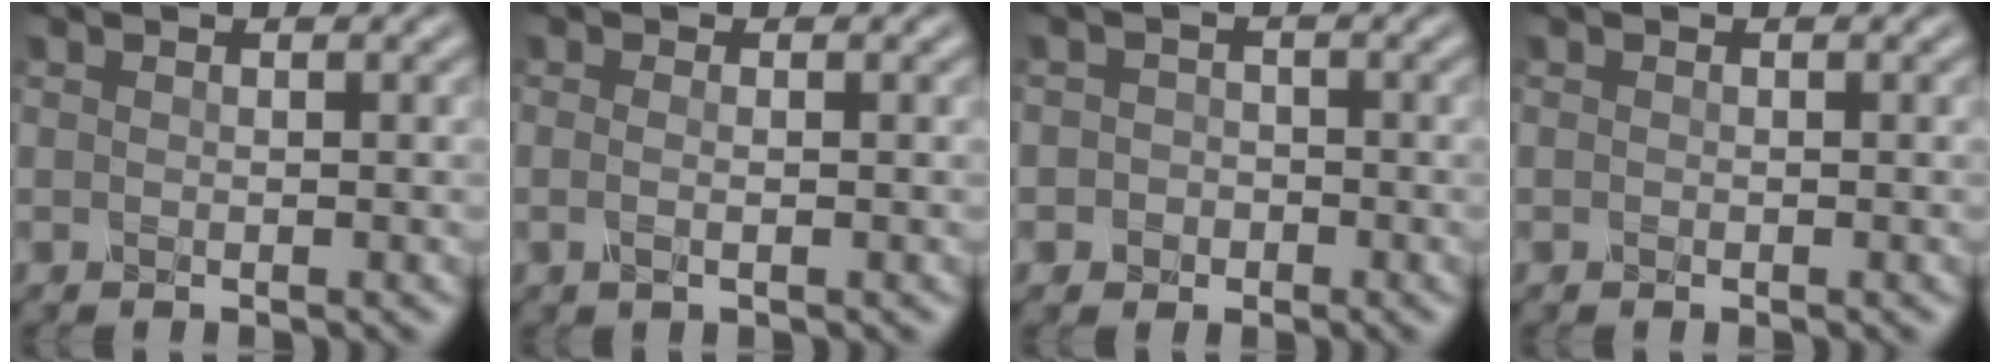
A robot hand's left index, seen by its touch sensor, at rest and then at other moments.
{"total": 1.1, "force": [-0.2, 0.4, 1.0], "torque": [-0.019, -0.004, -0.005]}
{"total": 2.0, "force": [-0.5, 1.9, 0.4], "torque": [0.016, 0.005, -0.022]}
{"total": 0.0}